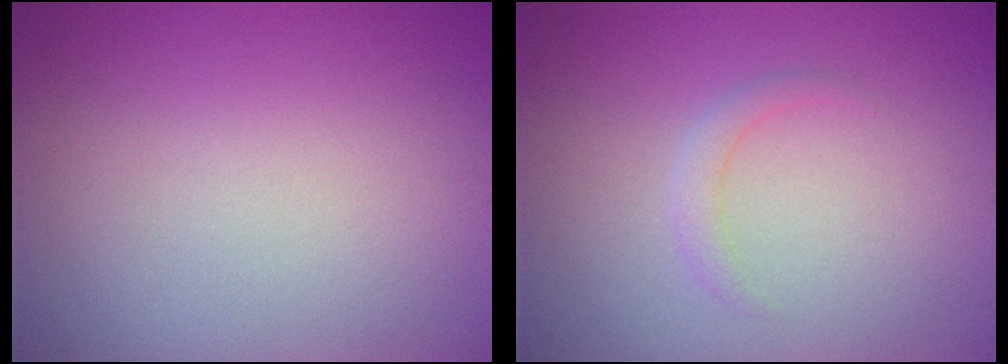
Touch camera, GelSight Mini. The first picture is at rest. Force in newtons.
{"total": 1.2, "press": 1.2, "slide": 0.1}